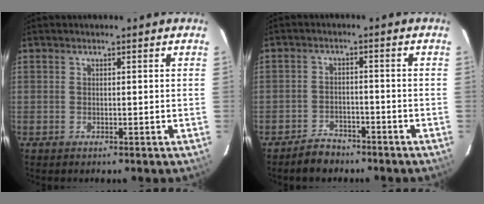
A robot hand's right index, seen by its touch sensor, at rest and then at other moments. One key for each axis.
{"total": 4.8, "fx": -4.0, "fy": 2.5, "fz": 0.8, "tx": -0.031, "ty": 0.014, "tz": -0.060}